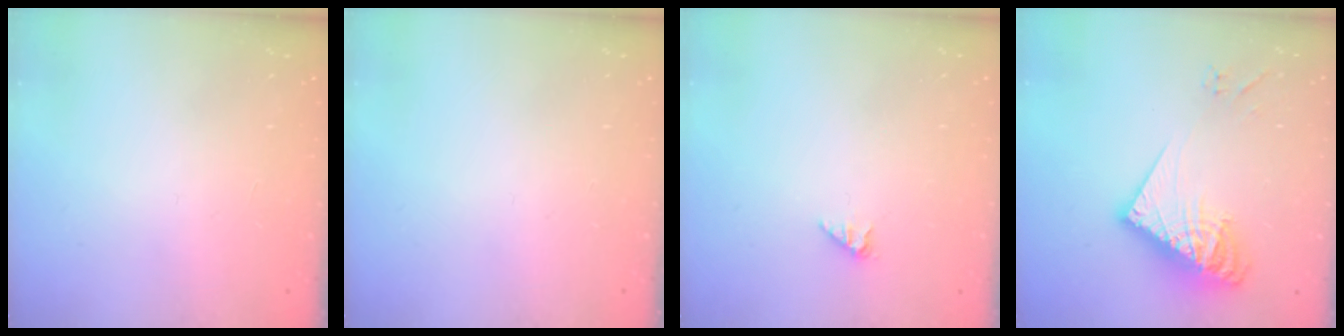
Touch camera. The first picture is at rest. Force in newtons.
{"total": 0.0}
{"total": 1.7, "press": 1.7, "slide": 0.3}
{"total": 15.0, "press": 15.0, "slide": 0.4}